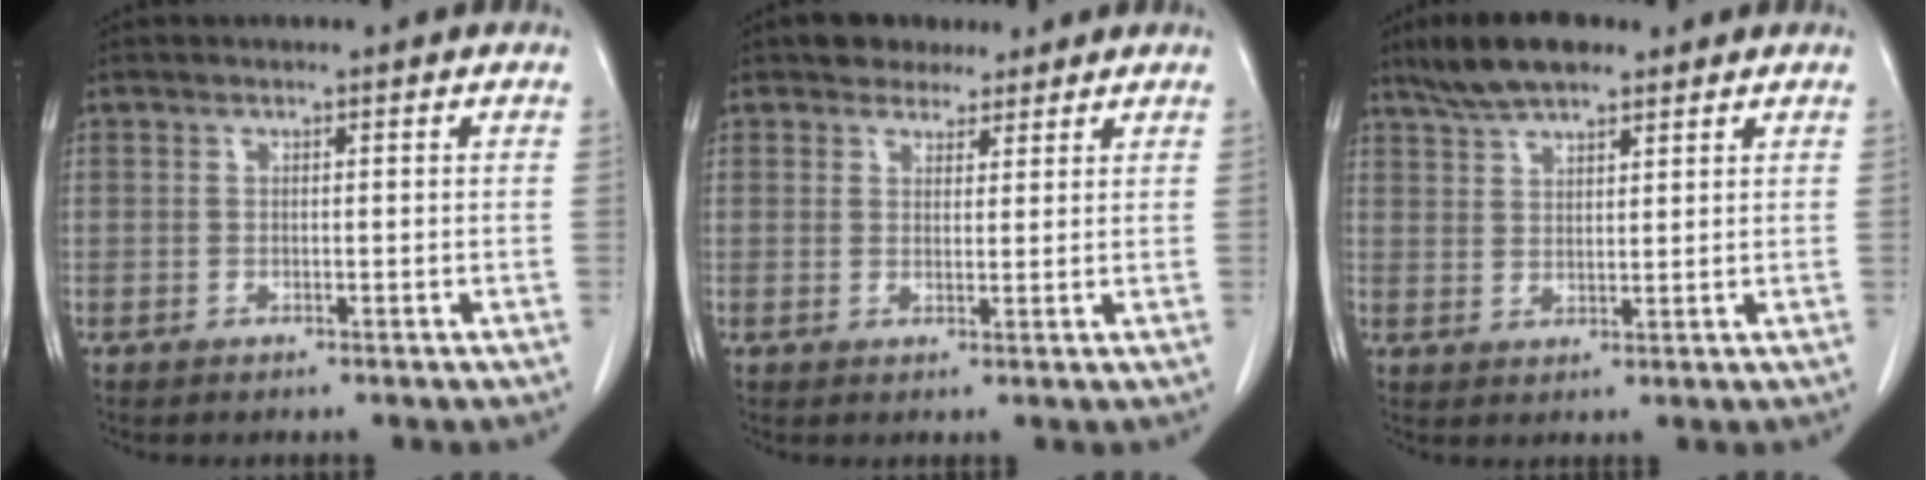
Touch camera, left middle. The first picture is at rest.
{"total": 3.8, "force": [3.0, 2.2, 0.7], "torque": [-0.011, 0.012, 0.048]}
{"total": 7.3, "force": [5.7, 2.1, 3.9], "torque": [-0.079, 0.015, 0.106]}